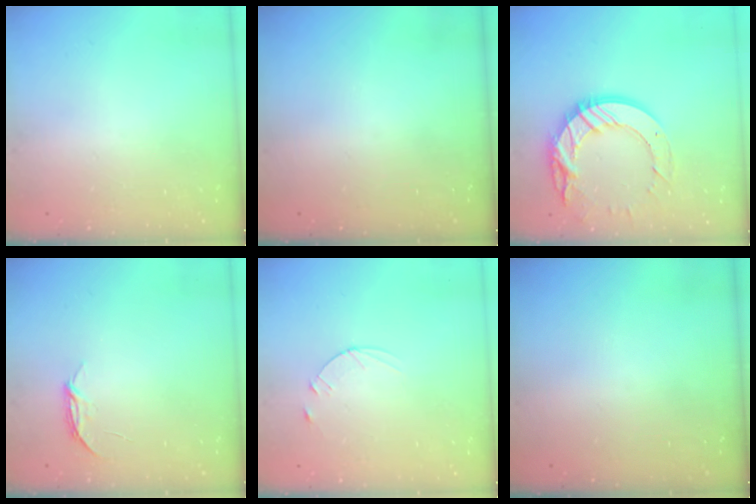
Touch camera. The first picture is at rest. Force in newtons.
{"total": 0.0}
{"total": 15.9, "press": 15.8, "slide": 1.5}
{"total": 3.8, "press": 3.8, "slide": 0.5}
{"total": 3.6, "press": 3.6, "slide": 0.5}
{"total": 0.0}